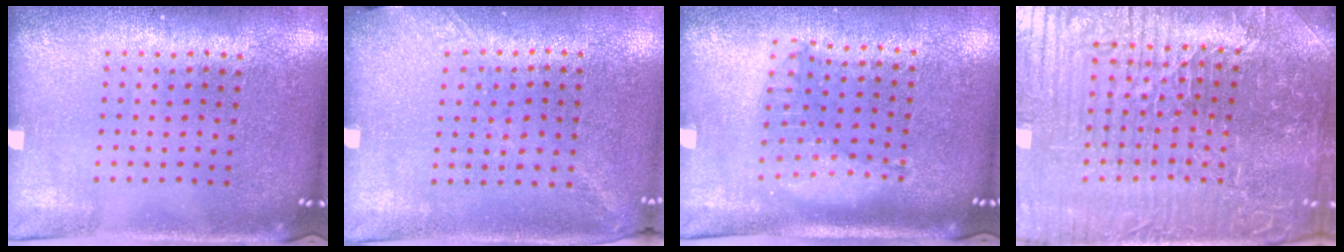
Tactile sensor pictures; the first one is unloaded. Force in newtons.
{"total": 1.3, "press": 1.0, "slide": 0.9}
{"total": 1.3, "press": 1.3, "slide": 0.2}
{"total": 5.9, "press": 5.6, "slide": 1.9}